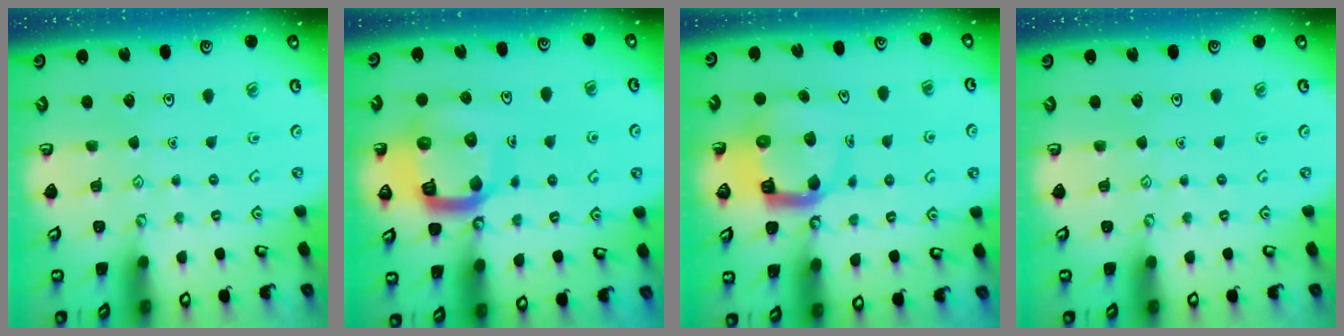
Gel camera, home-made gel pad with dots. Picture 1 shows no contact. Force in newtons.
{"total": 15.8, "press": 15.7, "slide": 1.9}
{"total": 8.4, "press": 8.3, "slide": 1.2}
{"total": 0.0}